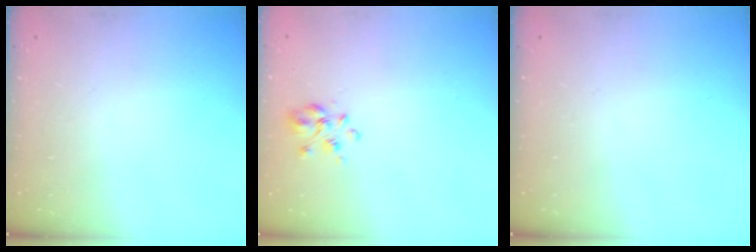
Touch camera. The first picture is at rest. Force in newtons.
{"total": 3.9, "press": 3.8, "slide": 0.8}
{"total": 0.0}